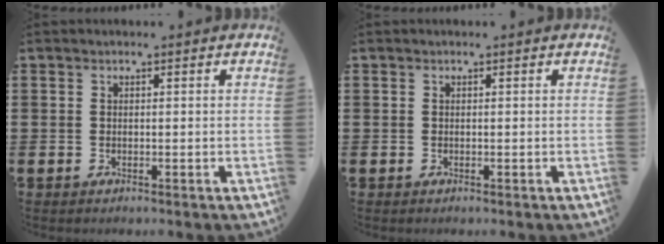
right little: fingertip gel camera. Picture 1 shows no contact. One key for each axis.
{"total": 0.0}